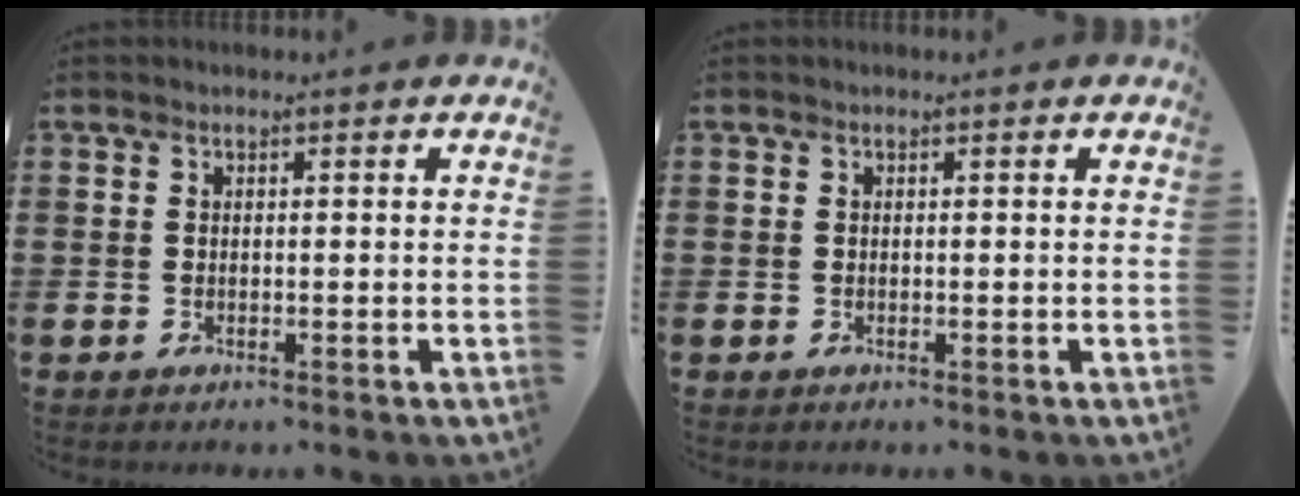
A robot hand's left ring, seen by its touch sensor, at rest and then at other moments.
{"total": 0.0}